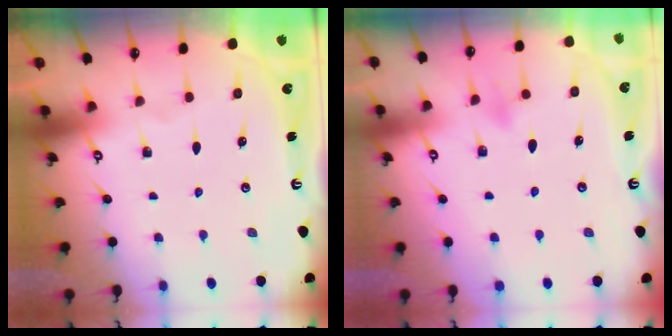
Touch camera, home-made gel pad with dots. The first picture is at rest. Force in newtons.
{"total": 8.2, "press": 8.1, "slide": 0.6}